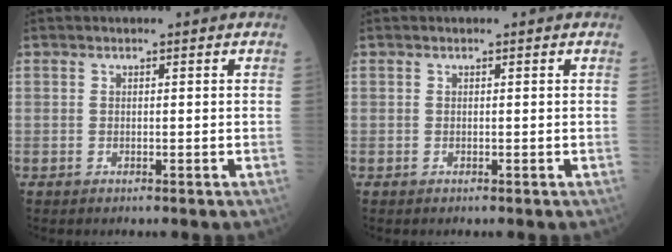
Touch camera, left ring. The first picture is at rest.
{"total": 0.0}